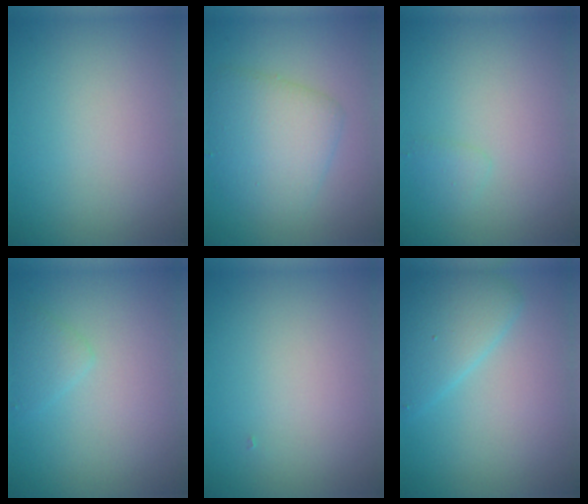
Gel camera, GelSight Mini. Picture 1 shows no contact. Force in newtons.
{"total": 4.7, "press": 4.7, "slide": 0.2}
{"total": 0.8, "press": 0.8, "slide": 0.1}
{"total": 1.3, "press": 1.3, "slide": 0.1}
{"total": 0.0}
{"total": 3.7, "press": 3.7, "slide": 0.3}